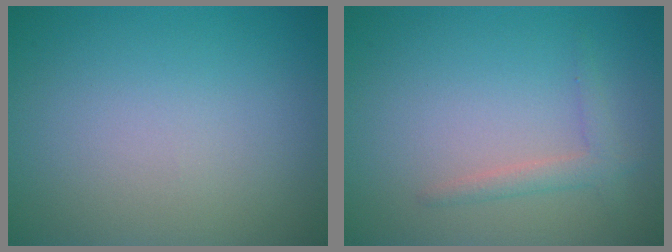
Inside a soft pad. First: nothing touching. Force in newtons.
{"total": 1.6, "press": 1.6, "slide": 0.0}